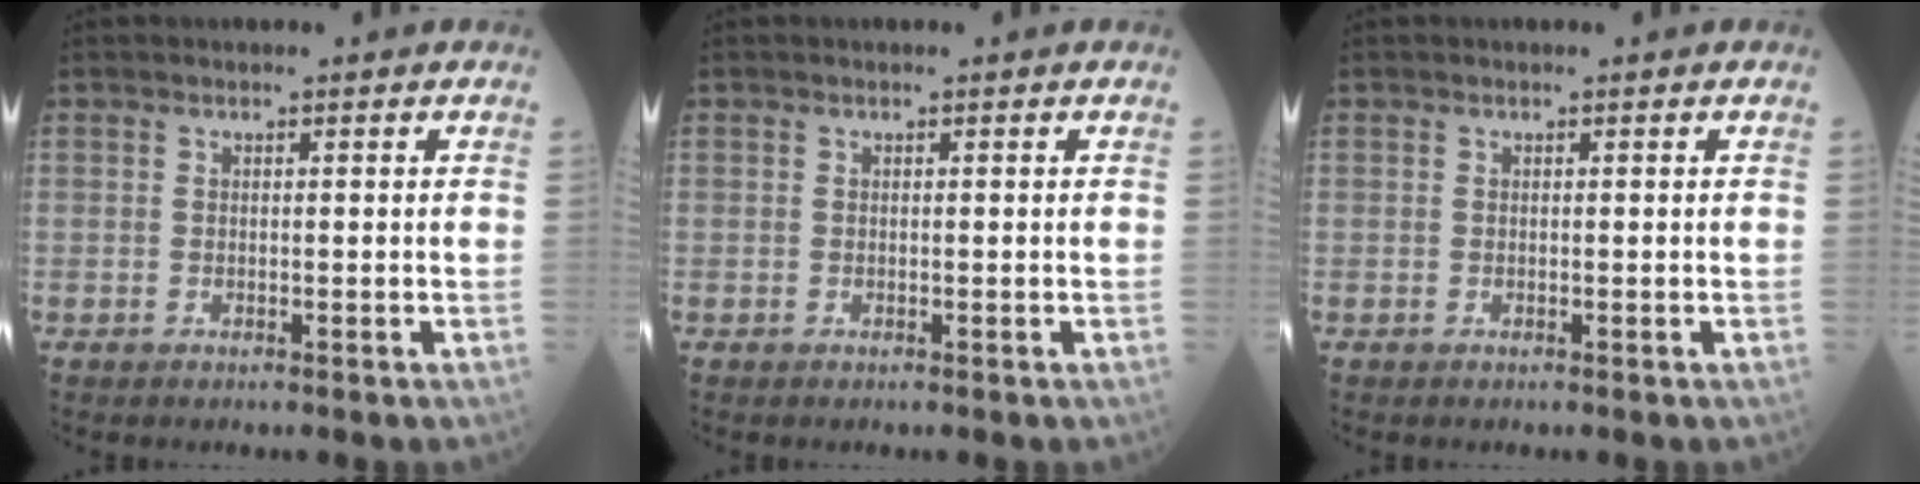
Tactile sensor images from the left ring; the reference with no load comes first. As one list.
[{"total": 0.0}, {"total": 0.0}]